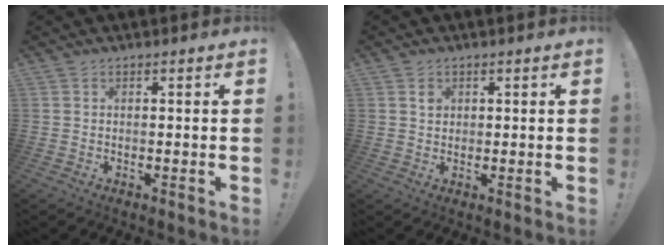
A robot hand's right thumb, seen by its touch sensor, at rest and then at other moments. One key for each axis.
{"total": 1.7, "fx": 0.6, "fy": 1.5, "fz": 0.5, "tx": 0.011, "ty": -0.007, "tz": 0.006}